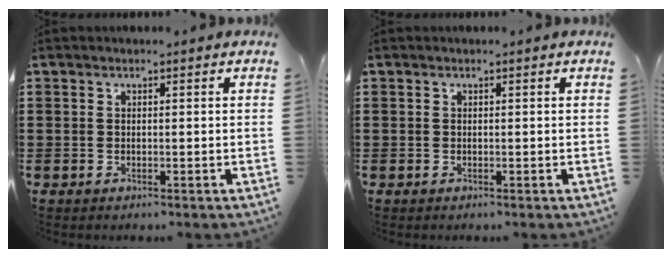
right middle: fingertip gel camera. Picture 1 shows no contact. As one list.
[{"total": 0.0}]